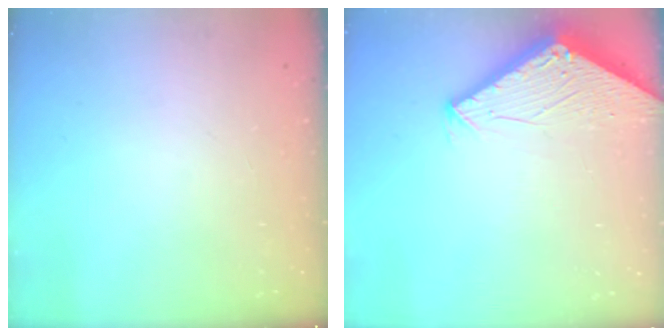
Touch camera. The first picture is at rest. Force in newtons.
{"total": 2.9, "press": 2.9, "slide": 0.2}